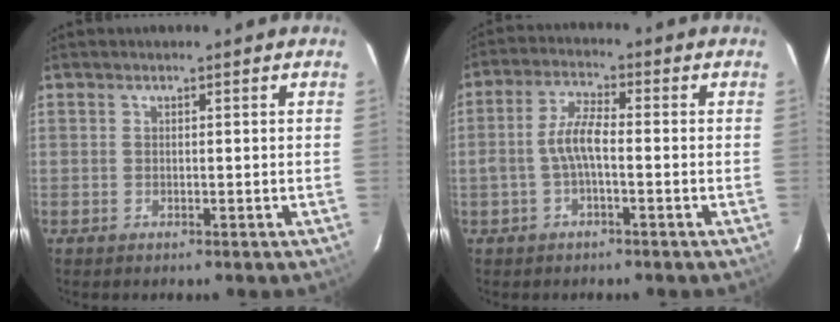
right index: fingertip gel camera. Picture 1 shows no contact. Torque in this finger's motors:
{"motor_torque": [0.50, 0.13, 0.35, 0.13]}